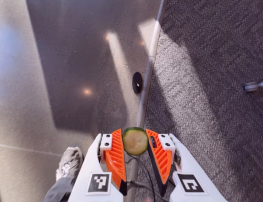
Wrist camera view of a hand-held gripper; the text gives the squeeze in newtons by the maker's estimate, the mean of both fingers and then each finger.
{"total": 6.7, "left": 6.2, "right": 7.1}